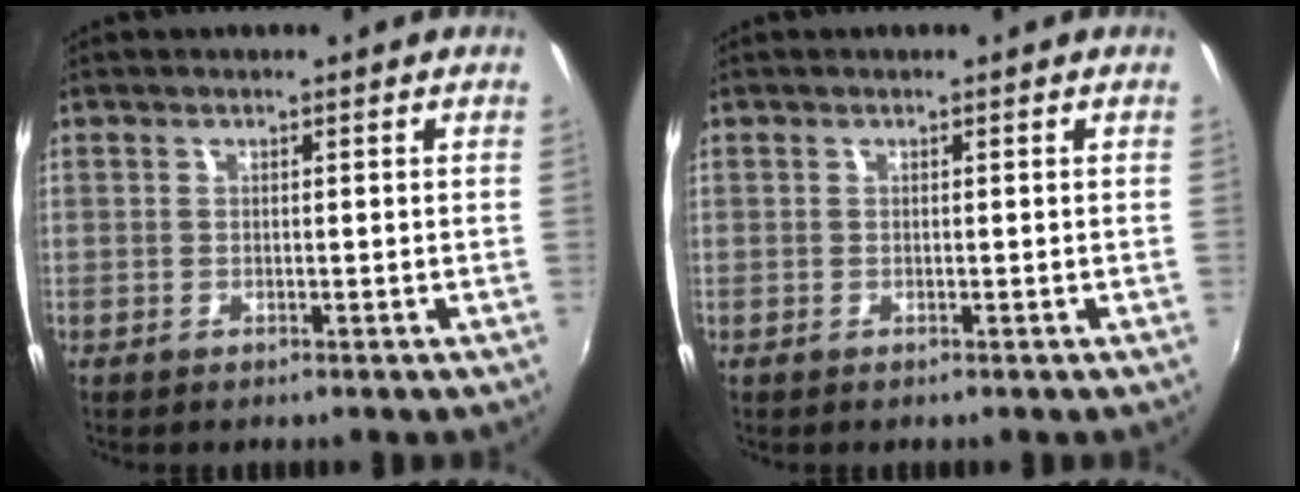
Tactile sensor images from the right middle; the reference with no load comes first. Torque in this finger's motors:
{"motor_torque": [0.00, 0.00, 0.00, 0.00]}